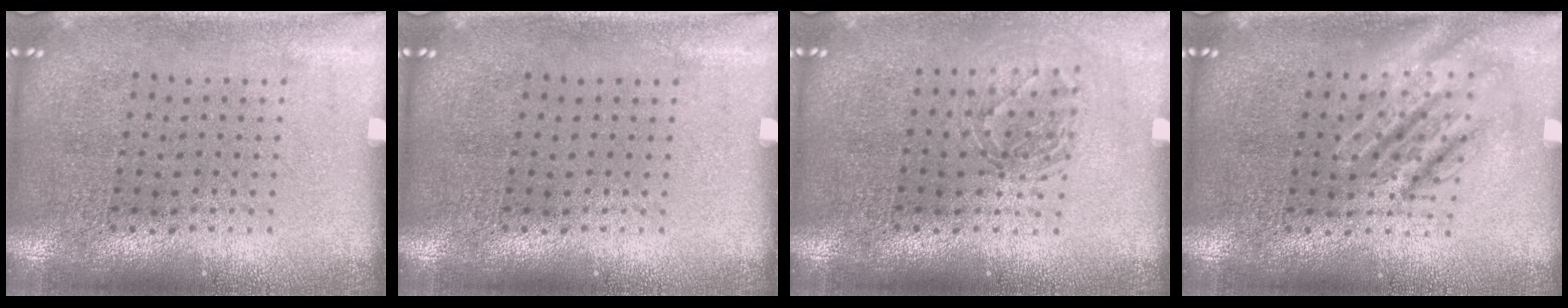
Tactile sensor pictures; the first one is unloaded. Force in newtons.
{"total": 0.0}
{"total": 1.3, "press": 1.2, "slide": 0.6}
{"total": 2.2, "press": 2.2, "slide": 0.3}